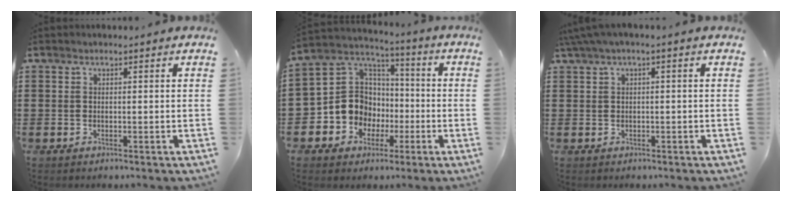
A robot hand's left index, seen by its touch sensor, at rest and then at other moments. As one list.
[{"total": 10.2, "force": [-2.3, 9.4, 3.1], "torque": [-0.113, 0.004, -0.042]}, {"total": 1.8, "force": [-0.3, 0.2, 1.8], "torque": [-0.034, -0.006, -0.009]}]